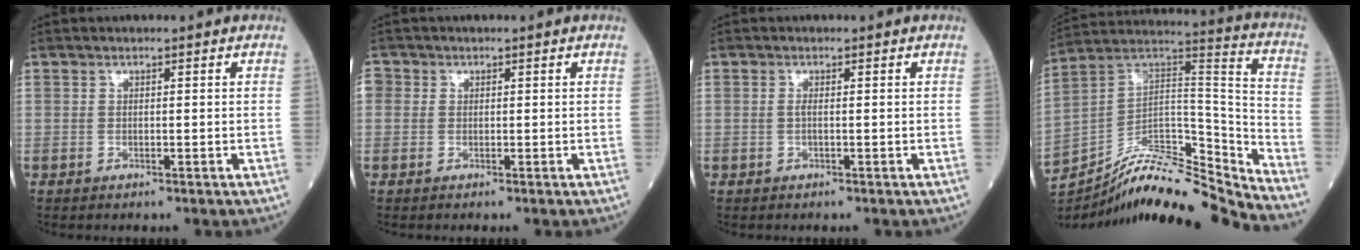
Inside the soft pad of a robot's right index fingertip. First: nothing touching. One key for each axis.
{"total": 2.3, "fx": 0.1, "fy": 2.2, "fz": 0.6, "tx": -0.020, "ty": 0.015, "tz": -0.001}
{"total": 0.8, "fx": 0.0, "fy": 0.1, "fz": 0.8, "tx": -0.019, "ty": -0.001, "tz": -0.002}
{"total": 19.9, "fx": -18.9, "fy": 0.5, "fz": 6.3, "tx": -0.113, "ty": 0.048, "tz": -0.319}